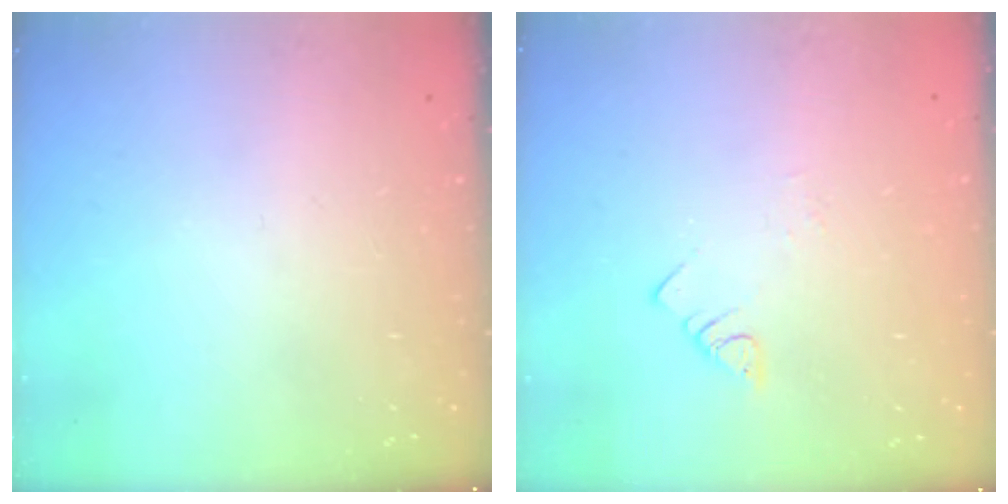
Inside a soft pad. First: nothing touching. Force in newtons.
{"total": 2.6, "press": 2.6, "slide": 0.3}